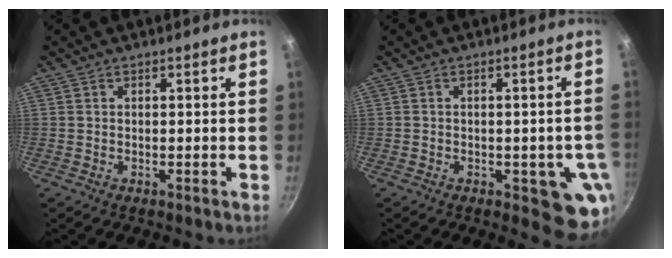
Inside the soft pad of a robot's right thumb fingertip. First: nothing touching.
{"total": 9.0, "force": [-2.6, 4.1, 7.6], "torque": [-0.043, 0.003, -0.029]}